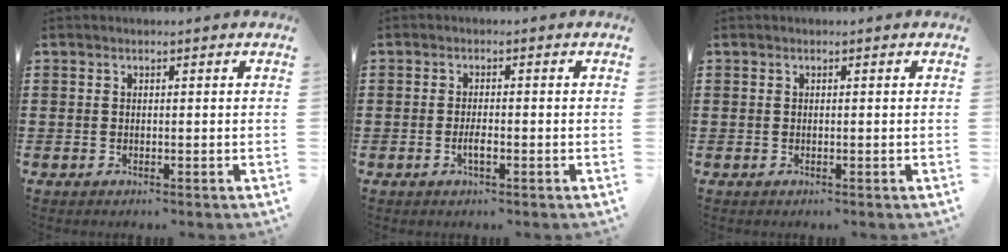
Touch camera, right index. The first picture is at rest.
{"total": 2.1, "force": [-0.9, 0.5, 1.9], "torque": [-0.034, 0.000, -0.015]}
{"total": 0.0}